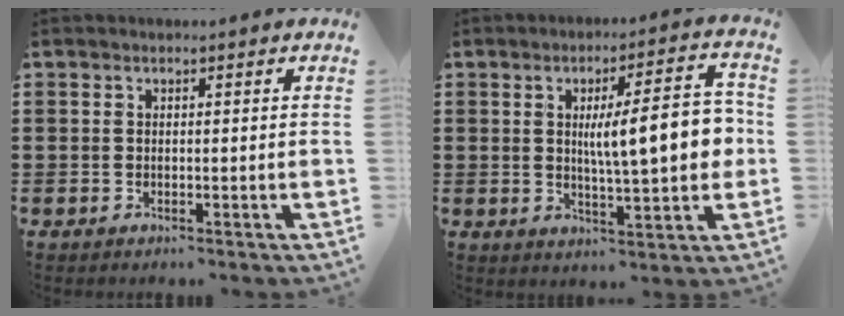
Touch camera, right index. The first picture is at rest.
{"total": 11.2, "force": [1.2, 3.0, 10.7], "torque": [-0.164, -0.004, 0.011]}